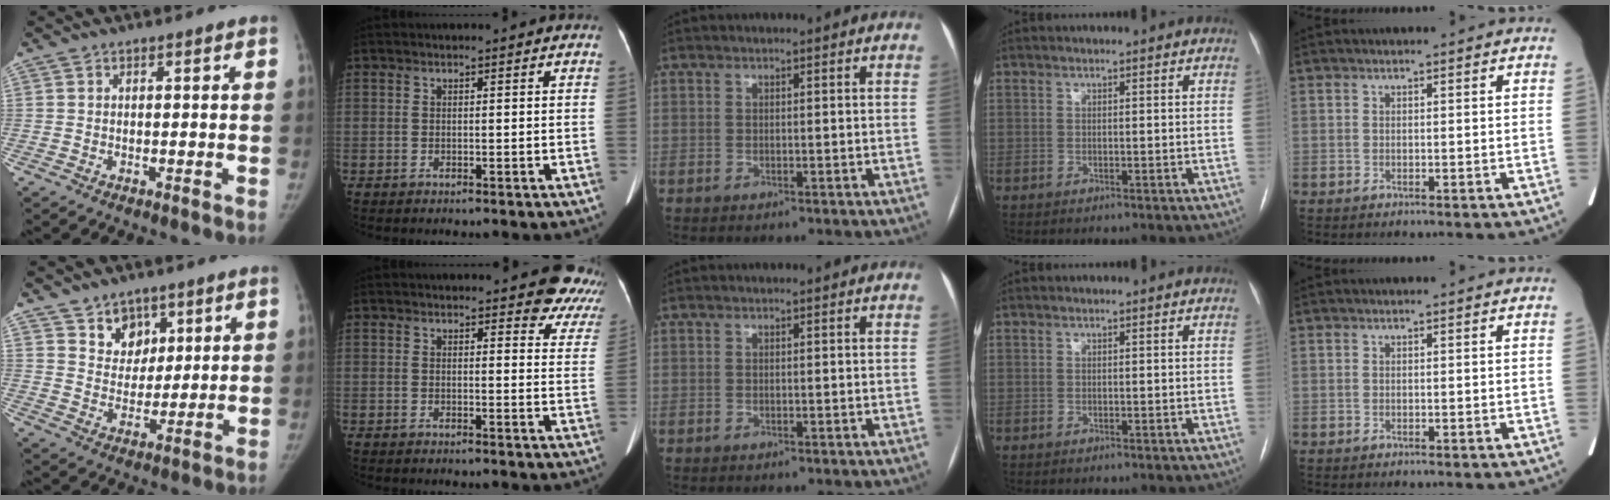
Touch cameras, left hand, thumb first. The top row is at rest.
{"thumb": {"total": 7.1, "force": [4.2, 5.4, 1.8], "torque": [0.009, -0.028, 0.078]}, "index": {"total": 10.4, "force": [9.5, 3.2, 3.1], "torque": [0.014, -0.026, 0.072]}}